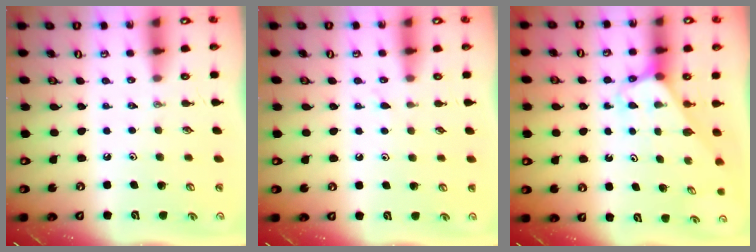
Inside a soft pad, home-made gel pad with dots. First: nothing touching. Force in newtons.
{"total": 4.7, "press": 4.7, "slide": 0.6}
{"total": 3.0, "press": 3.0, "slide": 0.2}